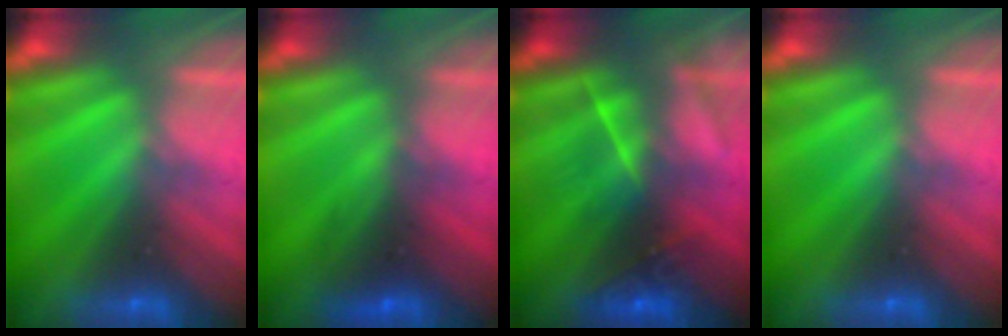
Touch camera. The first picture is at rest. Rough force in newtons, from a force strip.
{"total": 2.6}
{"total": 2.8}
{"total": 0.0}